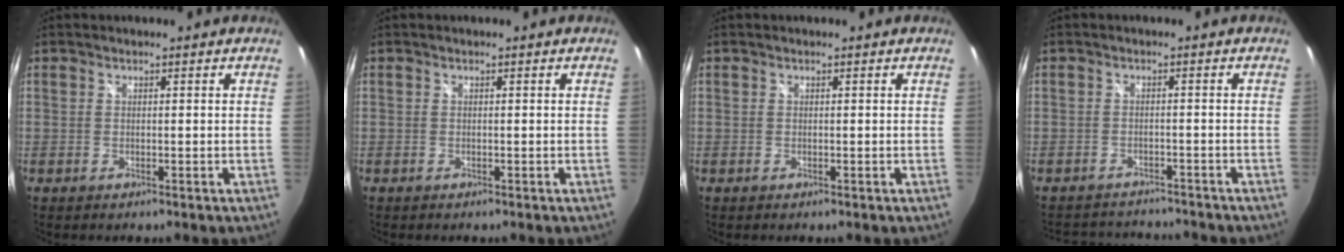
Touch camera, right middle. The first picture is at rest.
{"total": 0.0}
{"total": 0.0}
{"total": 8.0, "force": [-7.5, 2.0, 1.5], "torque": [-0.043, 0.019, -0.108]}